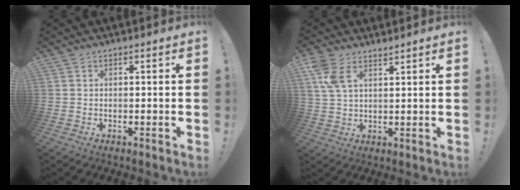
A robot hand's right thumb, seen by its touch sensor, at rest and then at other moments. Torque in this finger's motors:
{"motor_torque": [0.10, 0.16, 0.29, 0.04, 0.06]}